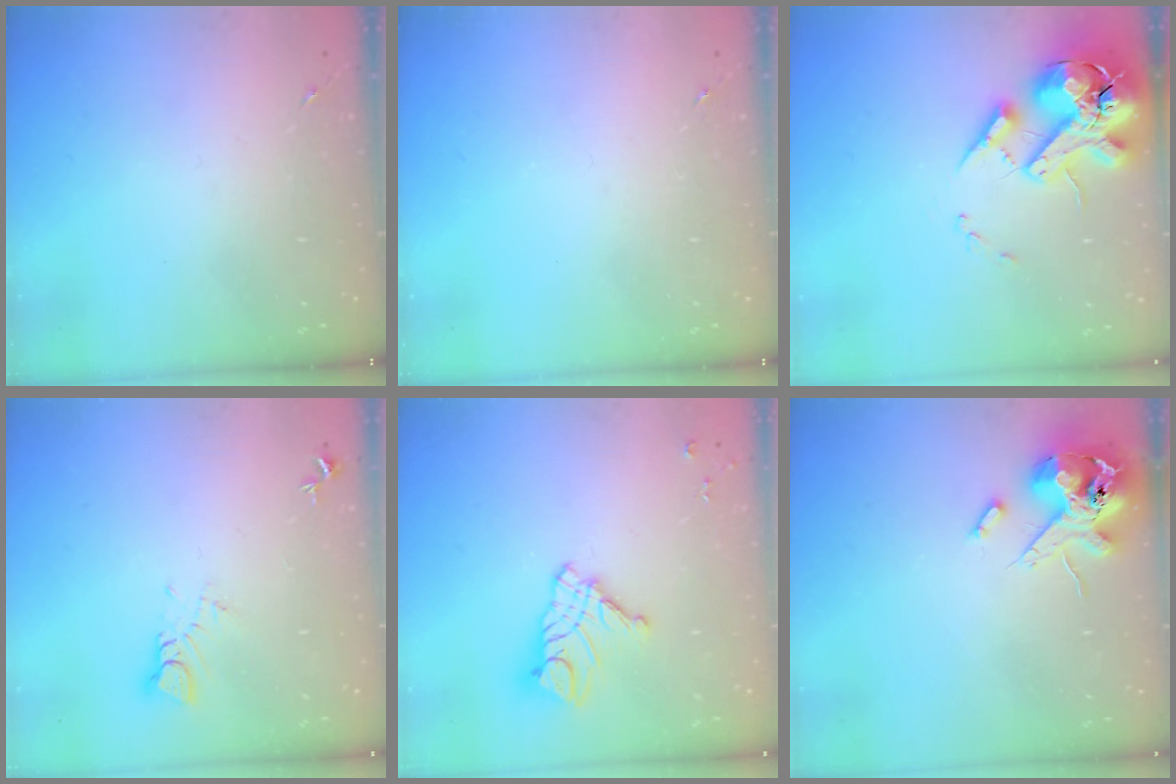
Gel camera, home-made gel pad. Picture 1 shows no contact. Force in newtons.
{"total": 0.0}
{"total": 20.7, "press": 20.4, "slide": 3.5}
{"total": 3.5, "press": 3.5, "slide": 0.2}
{"total": 13.4, "press": 13.3, "slide": 1.2}
{"total": 14.2, "press": 14.0, "slide": 2.4}